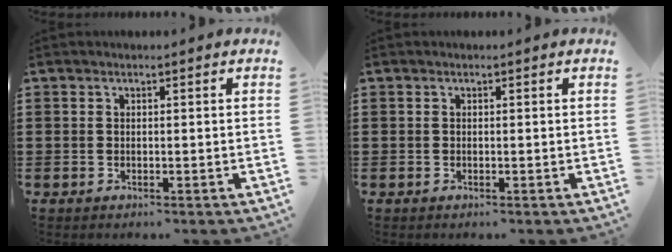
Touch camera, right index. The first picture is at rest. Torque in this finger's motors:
{"motor_torque": [0.15, 0.48, 0.00, 0.00]}